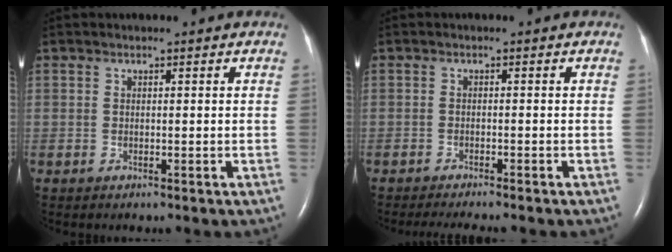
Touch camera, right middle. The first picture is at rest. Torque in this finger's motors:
{"motor_torque": [0.25, -0.25, 0.05, 0.01]}